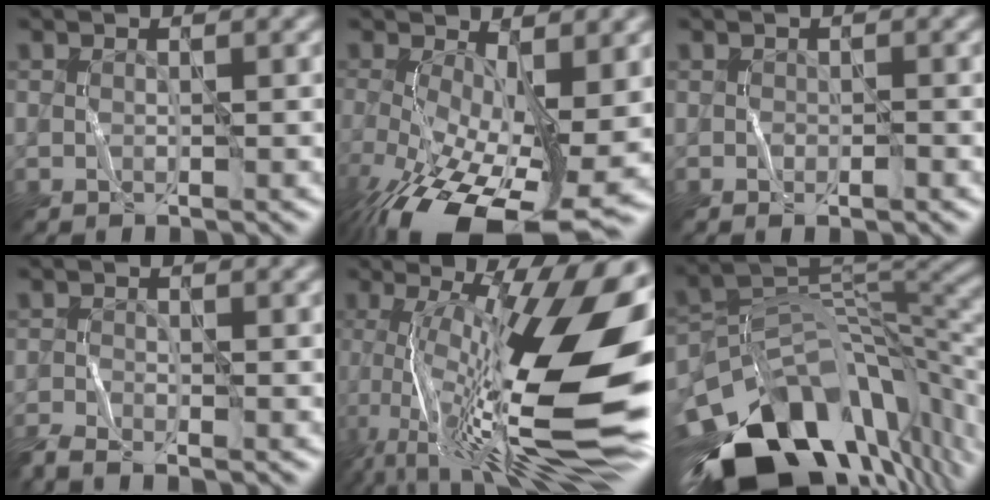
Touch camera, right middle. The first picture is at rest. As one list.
[{"total": 13.5, "force": [-5.1, 4.9, 11.5], "torque": [-0.207, -0.037, -0.078]}, {"total": 0.7, "force": [-0.5, 0.3, 0.5], "torque": [-0.009, -0.002, -0.004]}, {"total": 2.1, "force": [-1.9, 0.2, 0.9], "torque": [-0.023, -0.007, -0.042]}, {"total": 17.8, "force": [-0.2, 5.7, 16.9], "torque": [-0.271, 0.004, 0.000]}, {"total": 15.3, "force": [-8.6, 8.1, 9.7], "torque": [-0.187, 0.006, -0.139]}]